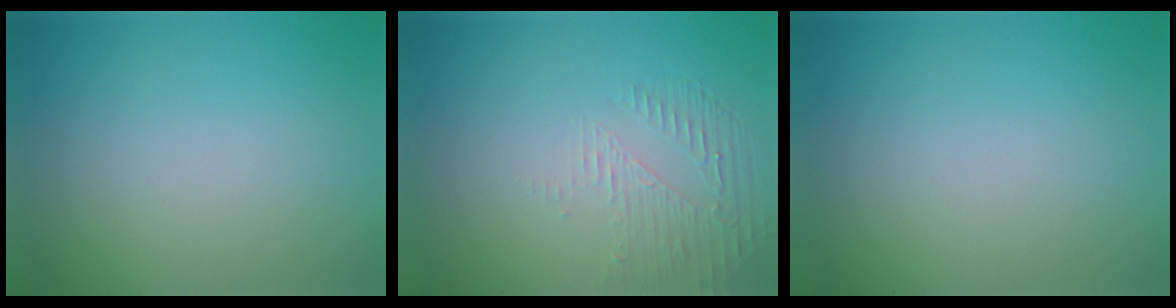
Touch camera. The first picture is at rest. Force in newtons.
{"total": 1.7, "press": 0.6, "slide": 1.6}
{"total": 0.0}